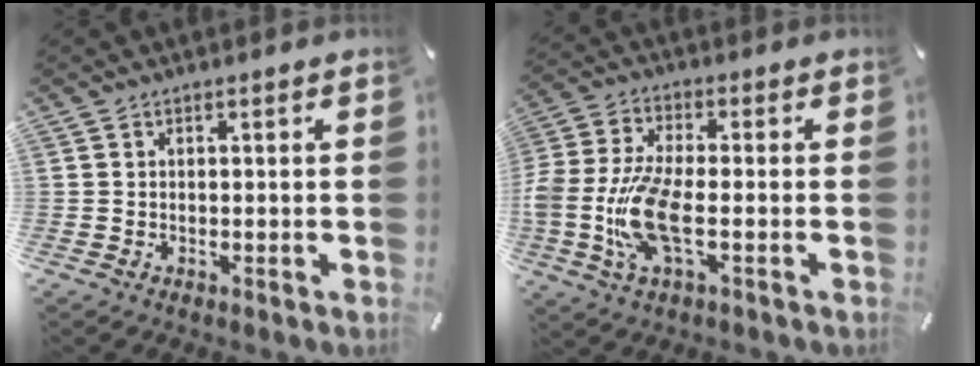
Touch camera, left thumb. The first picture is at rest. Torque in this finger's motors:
{"motor_torque": [0.77, 1.25, 1.58, 0.24, 0.72]}